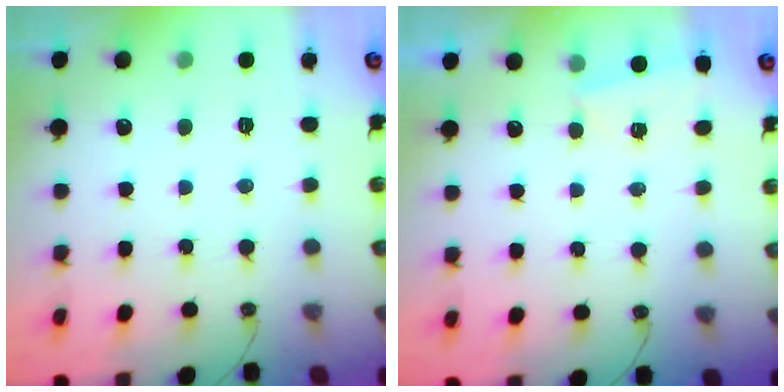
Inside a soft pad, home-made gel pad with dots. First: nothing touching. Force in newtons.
{"total": 2.6, "press": 1.3, "slide": 2.2}